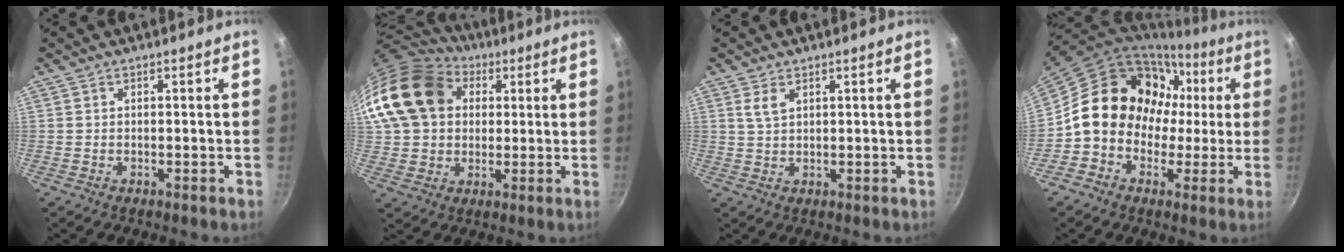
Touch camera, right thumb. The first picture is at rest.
{"total": 19.3, "force": [5.2, 15.1, 10.8], "torque": [-0.187, 0.022, 0.088]}
{"total": 2.8, "force": [1.4, 1.4, 2.0], "torque": [-0.036, -0.005, 0.030]}
{"total": 16.5, "force": [0.2, 14.3, 8.2], "torque": [-0.088, 0.053, -0.006]}